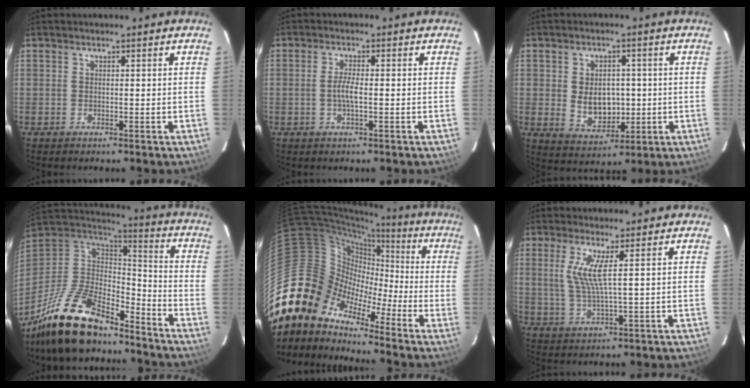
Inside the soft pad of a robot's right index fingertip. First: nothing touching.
{"total": 2.4, "force": [-0.5, -0.1, 2.4], "torque": [-0.048, -0.002, -0.010]}
{"total": 8.0, "force": [-0.1, 5.8, 5.4], "torque": [-0.101, -0.003, 0.016]}
{"total": 21.3, "force": [-16.4, 7.3, 11.5], "torque": [-0.241, -0.022, -0.291]}
{"total": 14.0, "force": [-10.1, 8.8, 4.4], "torque": [-0.086, 0.025, -0.218]}
{"total": 5.9, "force": [1.7, 0.0, 5.6], "torque": [-0.118, -0.008, 0.035]}